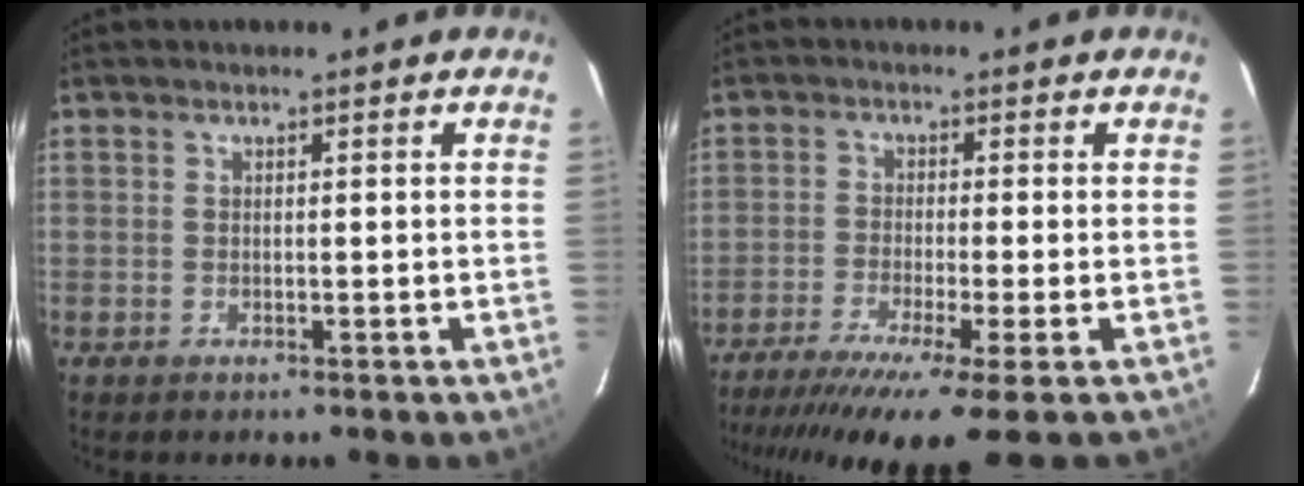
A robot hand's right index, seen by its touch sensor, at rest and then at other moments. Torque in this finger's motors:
{"motor_torque": [1.90, -0.24, 1.01, 0.21]}